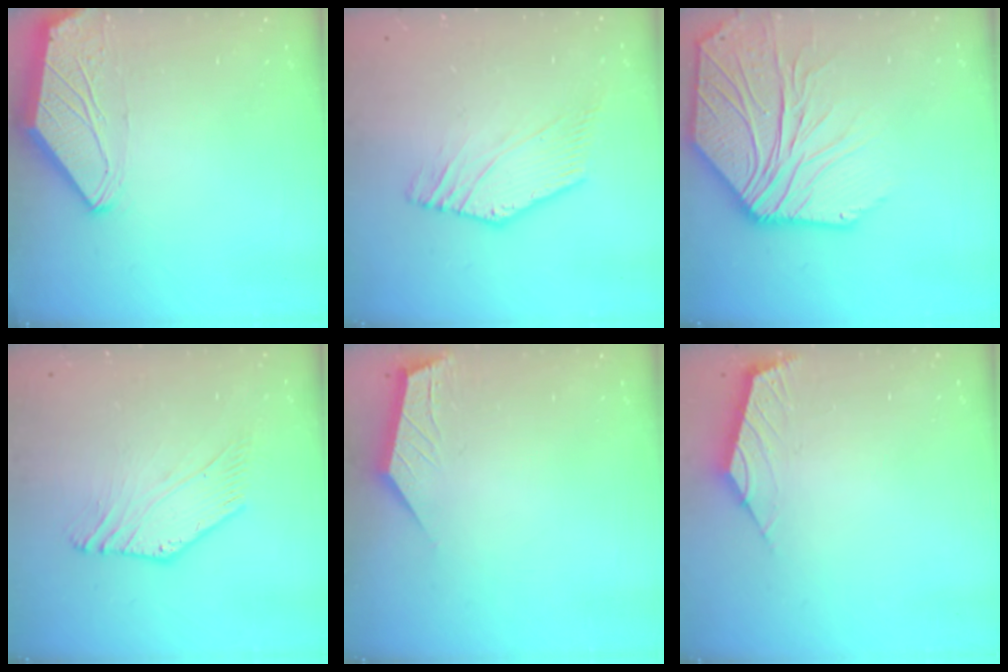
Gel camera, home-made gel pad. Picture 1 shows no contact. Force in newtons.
{"total": 1.7, "press": 1.3, "slide": 1.1}
{"total": 13.2, "press": 13.0, "slide": 1.9}
{"total": 4.2, "press": 4.1, "slide": 0.9}
{"total": 2.6, "press": 2.6, "slide": 0.4}
{"total": 2.4, "press": 2.3, "slide": 0.6}